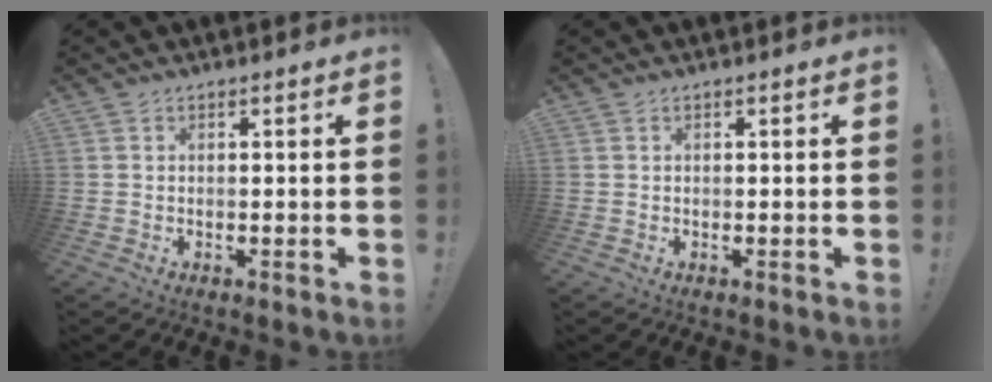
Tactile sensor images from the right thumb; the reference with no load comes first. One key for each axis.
{"total": 0.0}